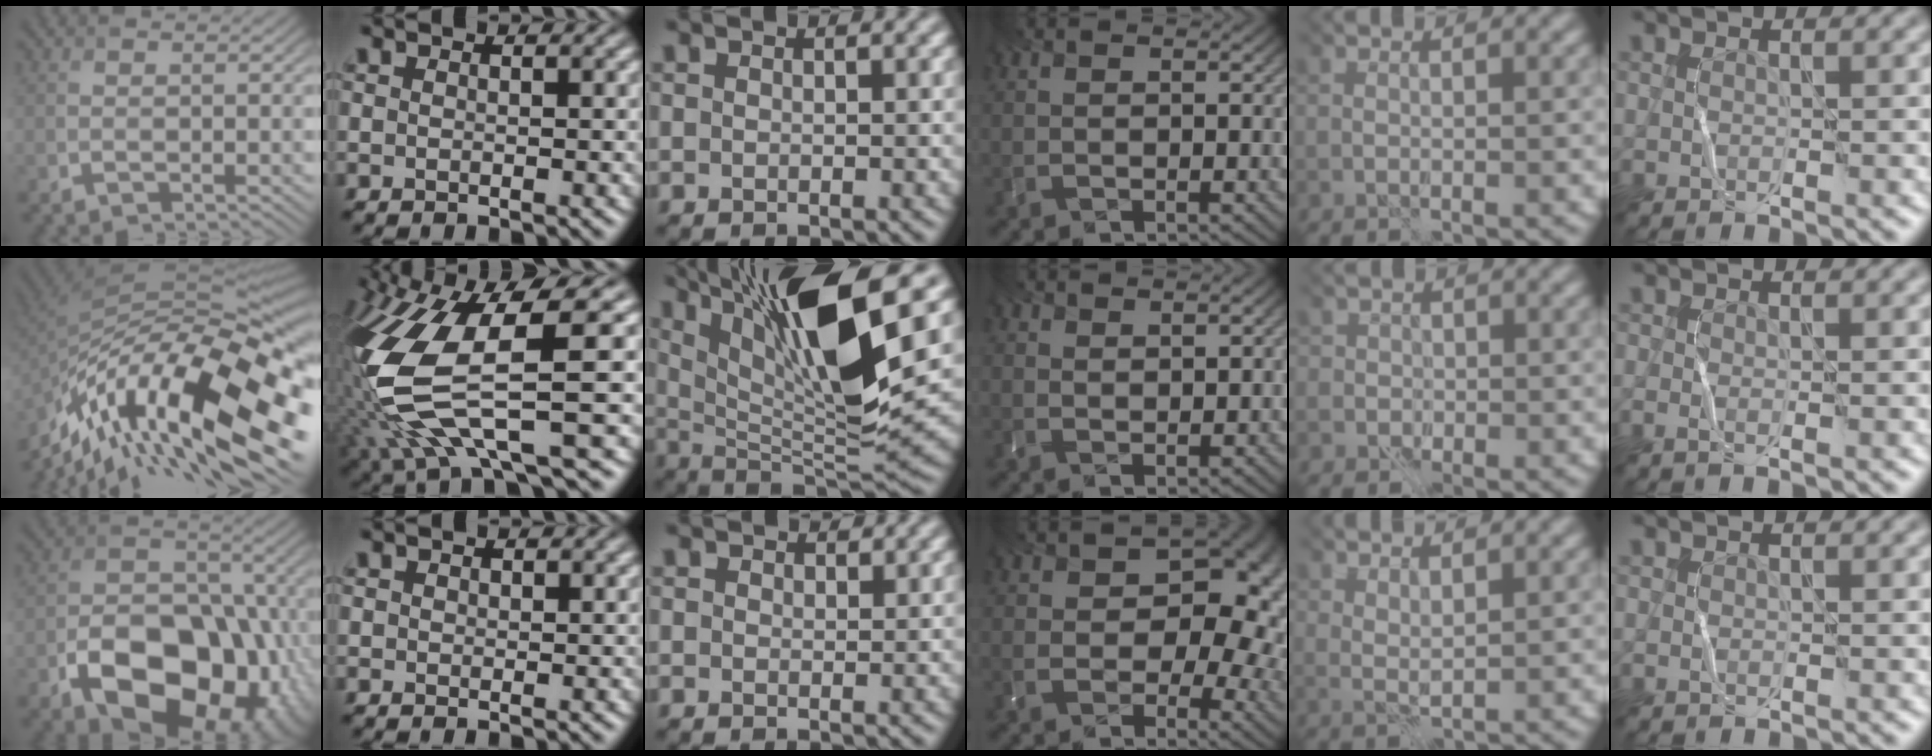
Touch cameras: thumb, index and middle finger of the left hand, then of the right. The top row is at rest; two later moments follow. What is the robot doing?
{"motion": "wrap", "object": "wrapping paper"}